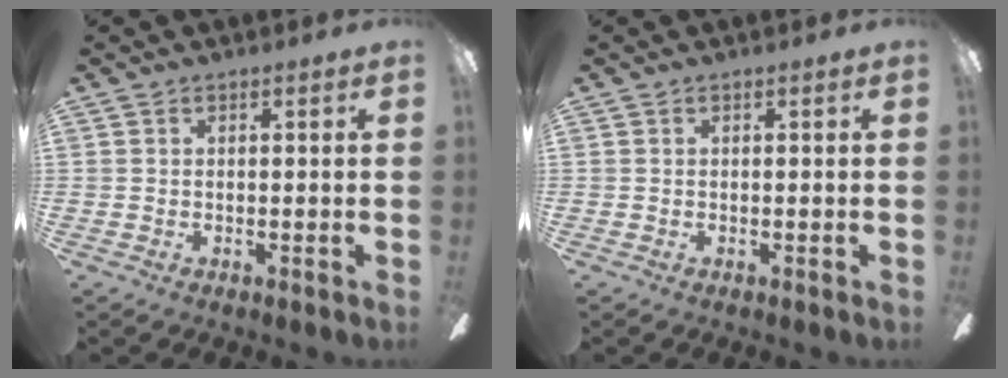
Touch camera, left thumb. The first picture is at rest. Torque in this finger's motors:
{"motor_torque": [0.00, 0.00, 0.00, 0.00, 0.00]}